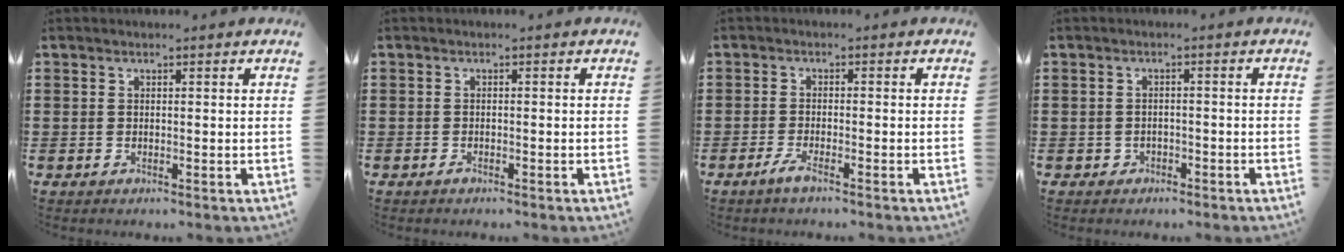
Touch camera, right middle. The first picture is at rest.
{"total": 0.7, "force": [-0.6, 0.1, 0.3], "torque": [-0.009, -0.004, -0.011]}
{"total": 2.3, "force": [-1.5, 0.1, 1.8], "torque": [-0.037, -0.005, -0.030]}
{"total": 1.2, "force": [-1.0, 0.7, 0.1], "torque": [-0.008, -0.001, -0.023]}